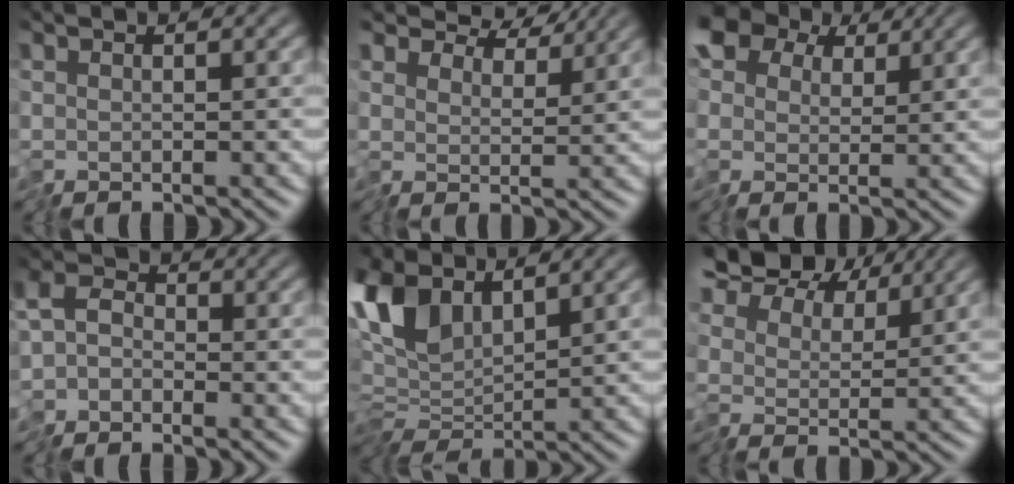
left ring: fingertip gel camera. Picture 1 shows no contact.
{"total": 5.7, "force": [5.0, 2.2, 1.8], "torque": [-0.040, 0.009, 0.066]}
{"total": 8.5, "force": [4.7, 6.1, 3.7], "torque": [-0.087, 0.033, 0.066]}
{"total": 3.6, "force": [-1.5, 2.8, 1.8], "torque": [-0.047, 0.000, -0.044]}
{"total": 7.0, "force": [2.7, 3.4, 5.5], "torque": [-0.132, 0.003, 0.042]}
{"total": 8.0, "force": [6.1, 4.1, 3.3], "torque": [-0.084, 0.020, 0.088]}